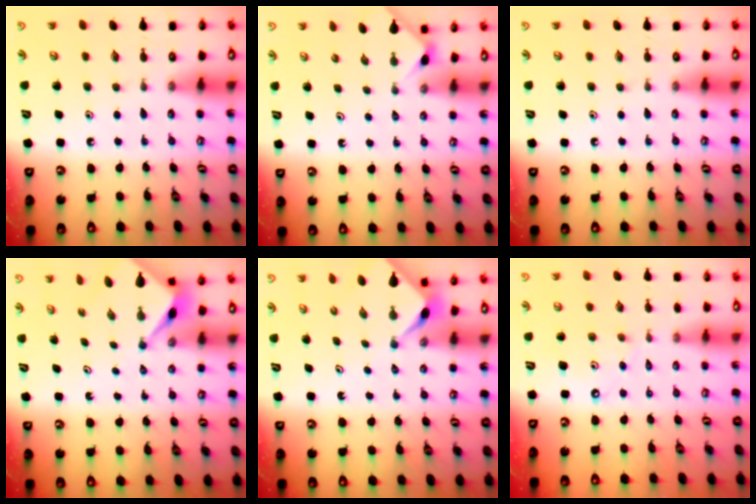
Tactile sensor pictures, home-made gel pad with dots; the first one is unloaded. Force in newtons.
{"total": 2.1, "press": 2.1, "slide": 0.4}
{"total": 0.0}
{"total": 2.5, "press": 2.5, "slide": 0.1}
{"total": 2.3, "press": 2.3, "slide": 0.1}
{"total": 4.7, "press": 4.6, "slide": 0.5}